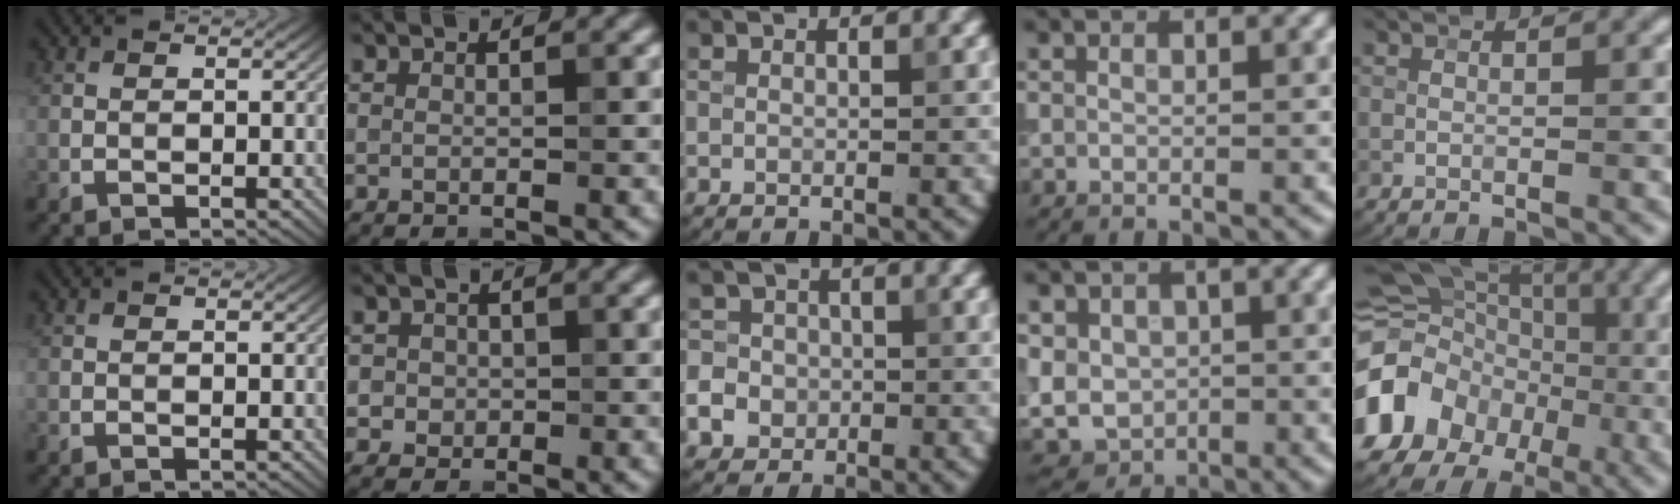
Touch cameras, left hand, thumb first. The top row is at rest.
{"index": {"total": 3.2, "force": [0.6, 3.0, 1.0], "torque": [-0.002, 0.020, 0.003]}, "middle": {"total": 8.4, "force": [-2.7, 7.6, 2.3], "torque": [-0.055, -0.004, -0.078]}, "ring": {"total": 6.5, "force": [-0.5, 5.7, 3.2], "torque": [-0.064, 0.000, -0.021]}, "little": {"total": 12.8, "force": [-3.6, 11.1, 5.2], "torque": [-0.118, -0.003, -0.076]}}